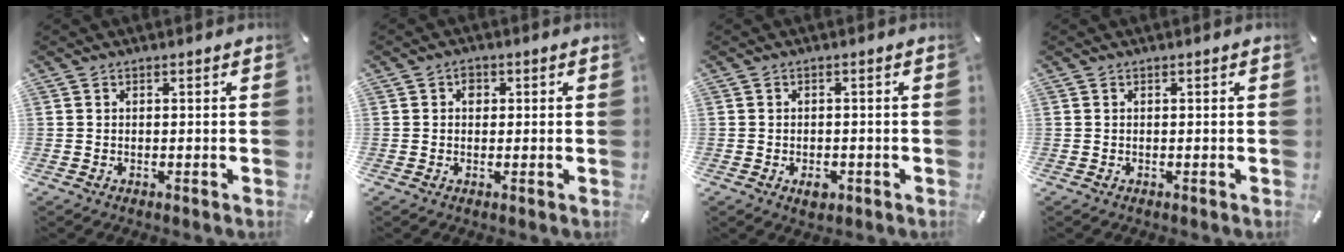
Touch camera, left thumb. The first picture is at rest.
{"total": 1.9, "force": [0.2, 1.6, 0.9], "torque": [-0.012, 0.005, -0.001]}
{"total": 2.9, "force": [-1.3, 1.8, 1.8], "torque": [-0.038, 0.003, -0.024]}
{"total": 0.0}